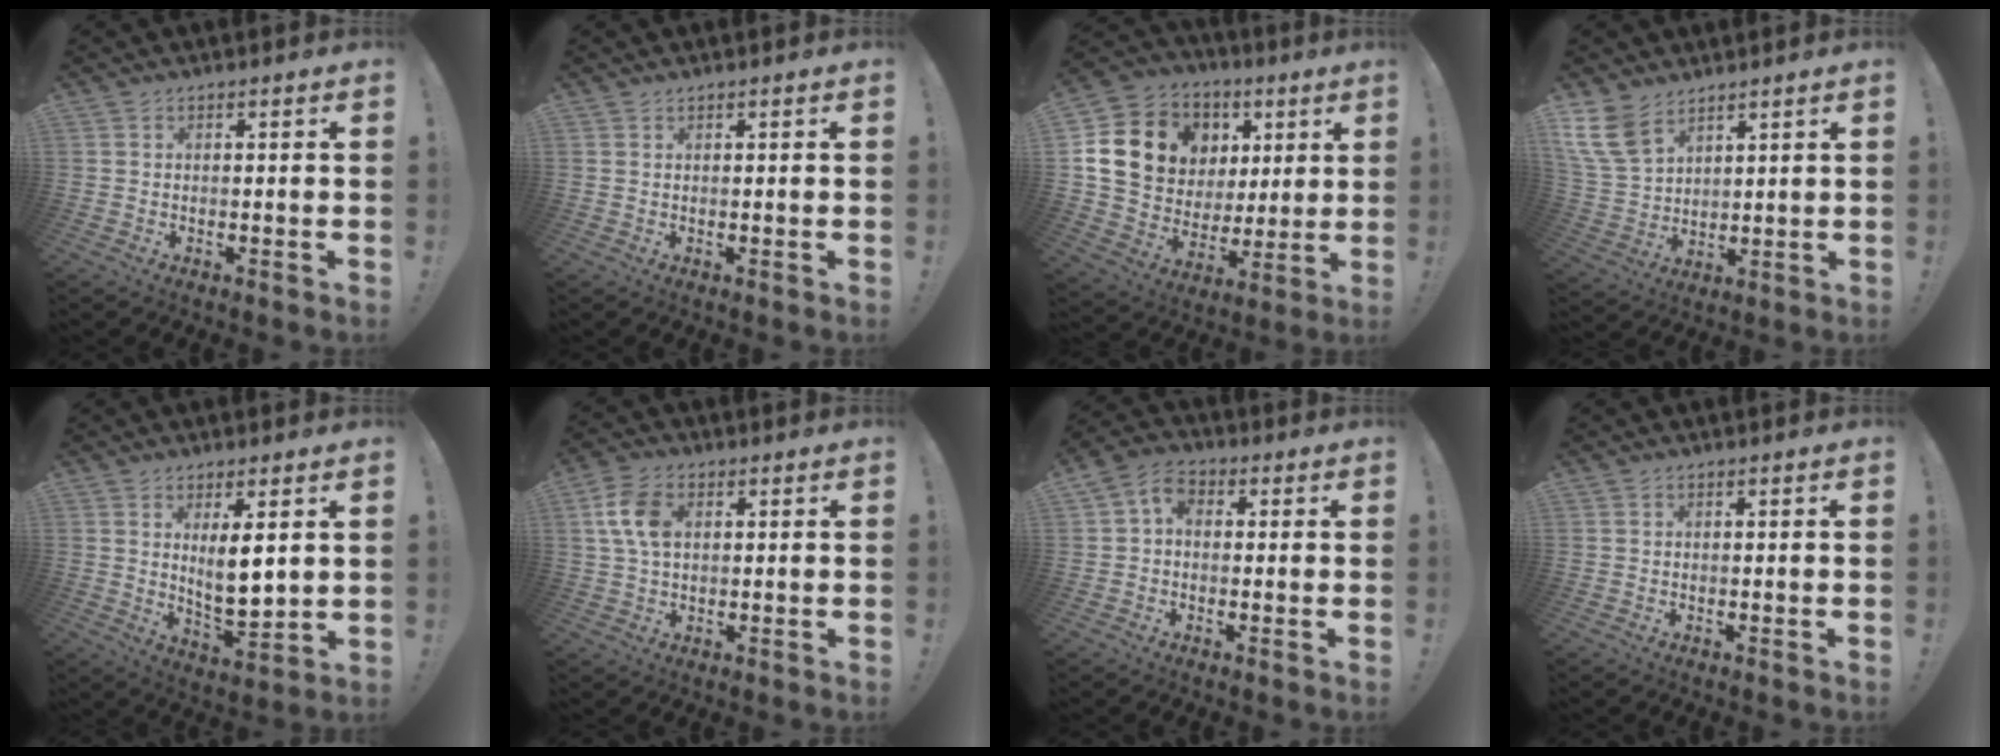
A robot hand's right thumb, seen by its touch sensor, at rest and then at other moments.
{"total": 0.5, "force": [0.5, 0.0, 0.0], "torque": [-0.001, 0.000, 0.011]}
{"total": 18.2, "force": [6.5, 14.9, 8.3], "torque": [-0.129, -0.020, 0.156]}
{"total": 12.4, "force": [8.0, 7.4, 5.7], "torque": [-0.114, -0.040, 0.161]}
{"total": 9.4, "force": [3.5, 2.8, 8.3], "torque": [-0.119, -0.033, 0.060]}
{"total": 9.6, "force": [2.3, 6.5, 6.6], "torque": [-0.129, 0.006, 0.043]}
{"total": 5.8, "force": [0.4, 4.3, 3.9], "torque": [-0.077, 0.006, 0.010]}
{"total": 0.0}